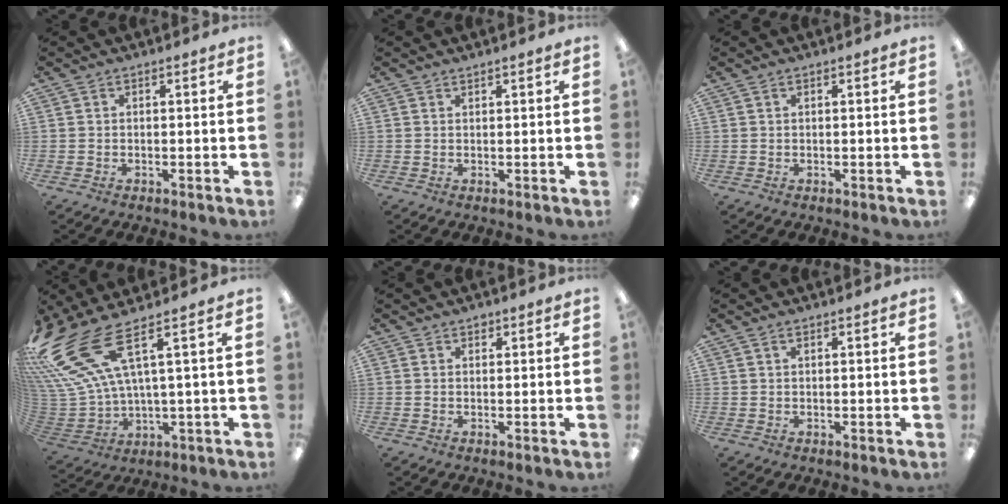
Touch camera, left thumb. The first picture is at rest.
{"total": 0.7, "force": [0.7, 0.0, 0.0], "torque": [0.000, -0.001, 0.013]}
{"total": 0.8, "force": [0.4, 0.2, 0.7], "torque": [-0.014, 0.001, 0.007]}
{"total": 19.0, "force": [9.7, 8.3, 14.1], "torque": [-0.314, -0.052, 0.175]}
{"total": 1.0, "force": [0.9, 0.5, 0.3], "torque": [0.002, -0.003, 0.014]}
{"total": 1.3, "force": [0.8, 0.5, 0.9], "torque": [-0.020, 0.002, 0.014]}